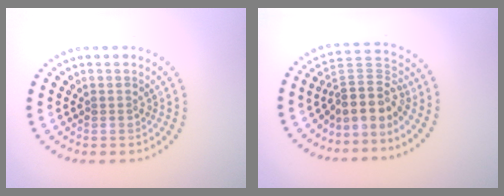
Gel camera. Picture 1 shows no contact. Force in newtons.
{"total": 4.1, "press": 3.1, "slide": 2.7}